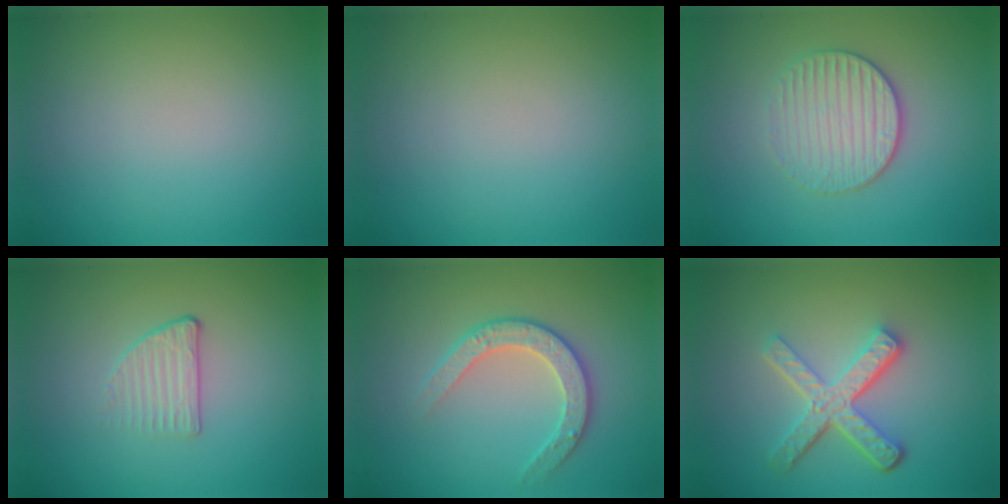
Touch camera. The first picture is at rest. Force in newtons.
{"total": 0.0}
{"total": 3.2, "press": 2.9, "slide": 1.4}
{"total": 1.6, "press": 1.1, "slide": 1.1}
{"total": 2.9, "press": 2.8, "slide": 0.8}
{"total": 4.8, "press": 3.6, "slide": 3.3}